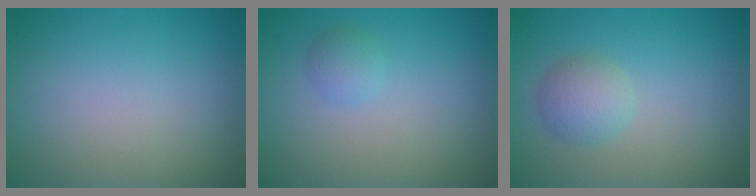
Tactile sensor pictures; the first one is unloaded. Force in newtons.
{"total": 1.3, "press": 1.3, "slide": 0.1}
{"total": 2.6, "press": 2.6, "slide": 0.1}